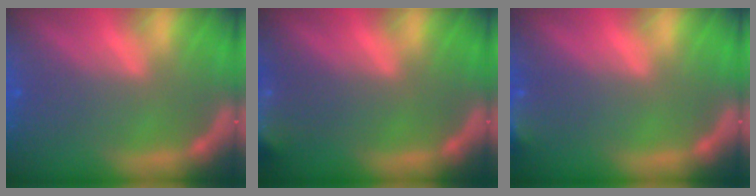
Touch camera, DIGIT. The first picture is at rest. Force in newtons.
{"total": 6.5}
{"total": 3.0}